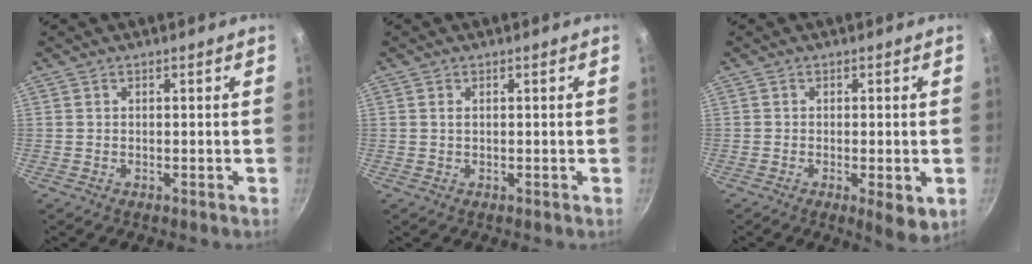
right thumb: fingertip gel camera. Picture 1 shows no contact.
{"total": 1.0, "force": [0.3, 0.6, 0.7], "torque": [-0.013, 0.002, 0.004]}
{"total": 5.6, "force": [-1.6, 1.6, 5.1], "torque": [-0.073, -0.008, -0.018]}